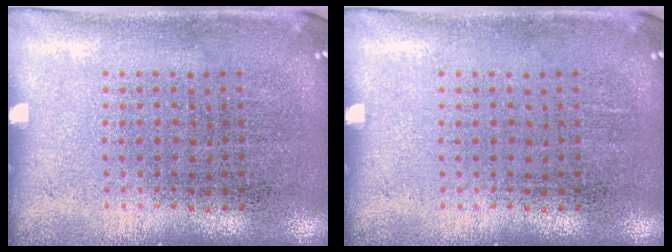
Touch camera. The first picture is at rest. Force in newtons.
{"total": 0.0}